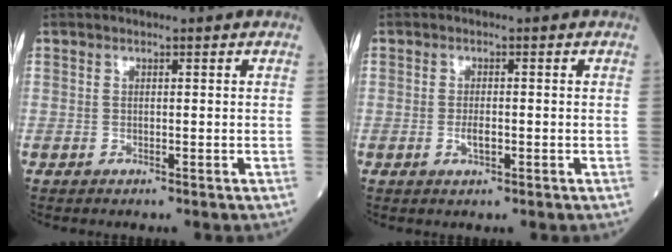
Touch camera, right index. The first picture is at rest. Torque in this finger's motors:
{"motor_torque": [0.30, -0.21, 0.18, 0.05]}